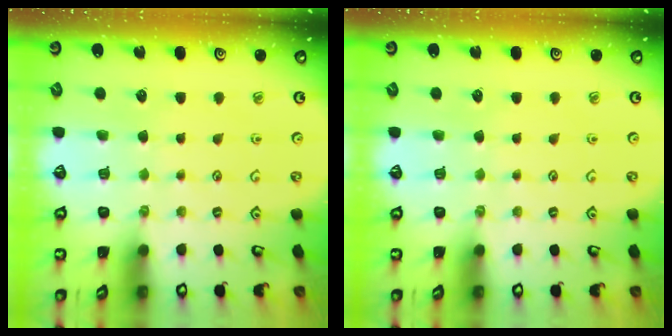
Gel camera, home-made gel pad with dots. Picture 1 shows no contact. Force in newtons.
{"total": 0.0}